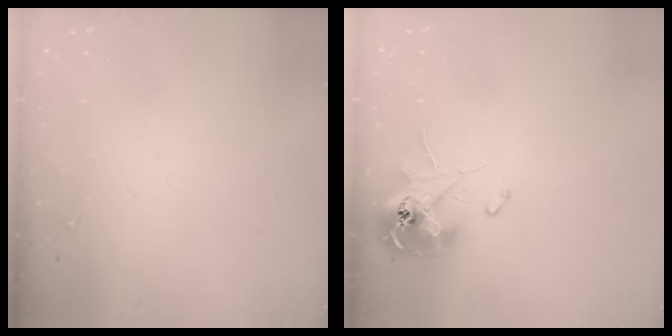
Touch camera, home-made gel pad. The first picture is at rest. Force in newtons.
{"total": 12.7, "press": 12.6, "slide": 1.5}